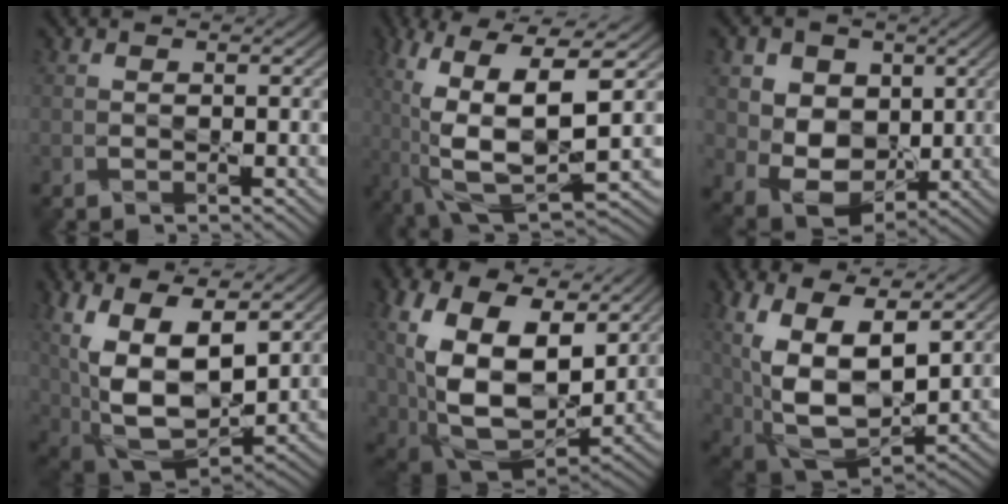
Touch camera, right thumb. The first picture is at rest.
{"total": 15.2, "force": [0.3, 6.4, 13.8], "torque": [-0.288, -0.019, 0.019]}
{"total": 10.0, "force": [2.3, 8.2, 5.3], "torque": [-0.131, -0.004, 0.035]}
{"total": 17.0, "force": [4.8, 9.7, 13.1], "torque": [-0.276, -0.003, 0.096]}
{"total": 18.5, "force": [4.9, 11.8, 13.3], "torque": [-0.280, -0.005, 0.105]}
{"total": 15.4, "force": [4.1, 8.8, 12.0], "torque": [-0.263, -0.010, 0.089]}